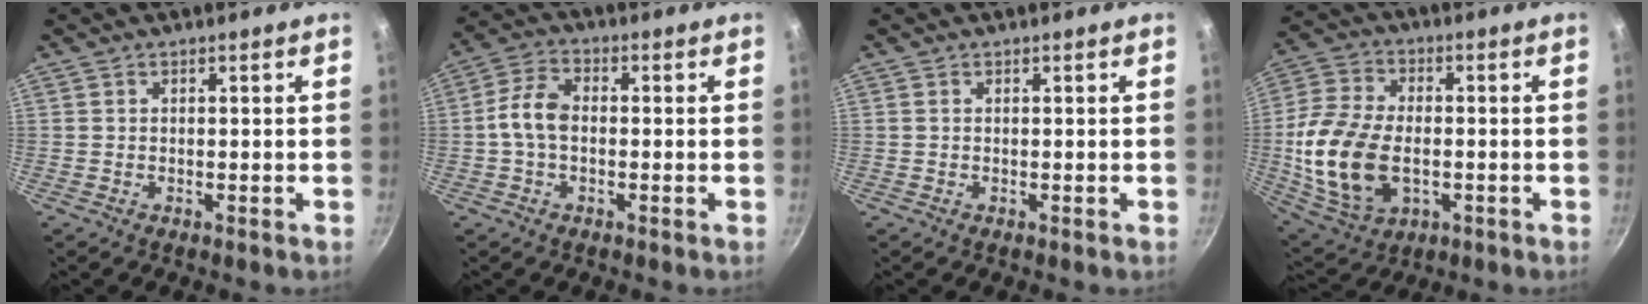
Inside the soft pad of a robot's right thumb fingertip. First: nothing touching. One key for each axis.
{"total": 6.6, "fx": -0.5, "fy": 4.1, "fz": 5.2, "tx": -0.102, "ty": 0.029, "tz": -0.018}
{"total": 0.0}
{"total": 17.7, "fx": -2.4, "fy": 11.3, "fz": 13.4, "tx": -0.264, "ty": 0.014, "tz": -0.036}